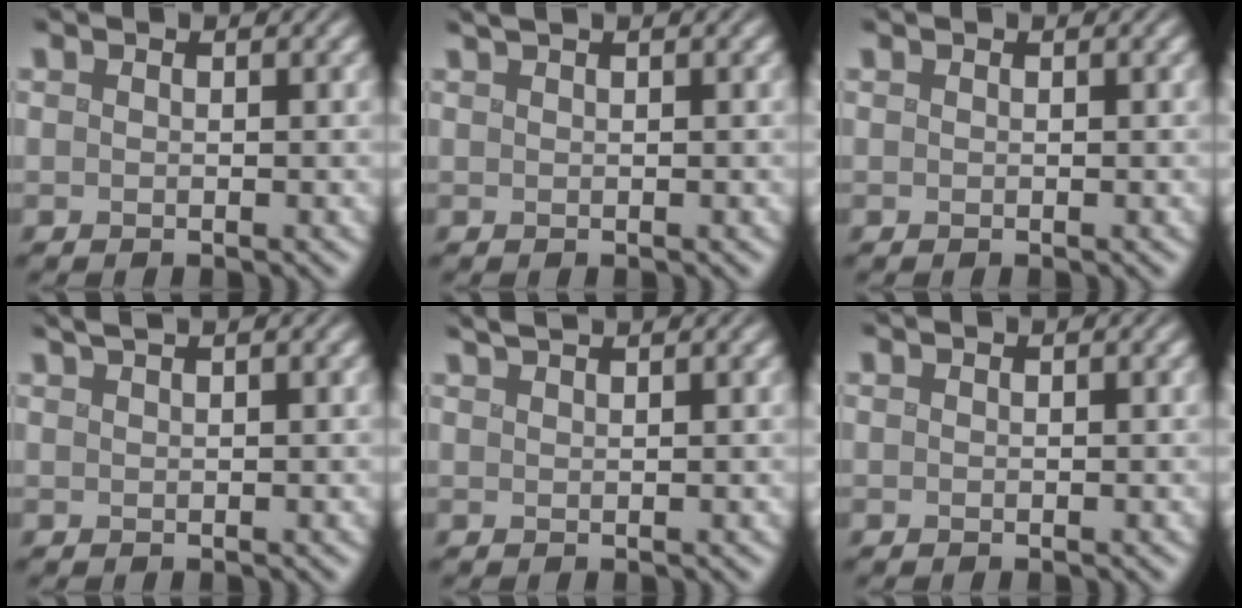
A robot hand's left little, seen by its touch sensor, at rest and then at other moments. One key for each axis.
{"total": 2.1, "fx": 1.6, "fy": 0.7, "fz": 1.3, "tx": -0.004, "ty": 0.009, "tz": 0.008}
{"total": 0.0}
{"total": 3.0, "fx": 2.2, "fy": 0.9, "fz": 1.8, "tx": -0.007, "ty": 0.016, "tz": 0.012}
{"total": 2.6, "fx": 2.2, "fy": 0.6, "fz": 1.2, "tx": 0.001, "ty": 0.012, "tz": 0.015}
{"total": 0.0}